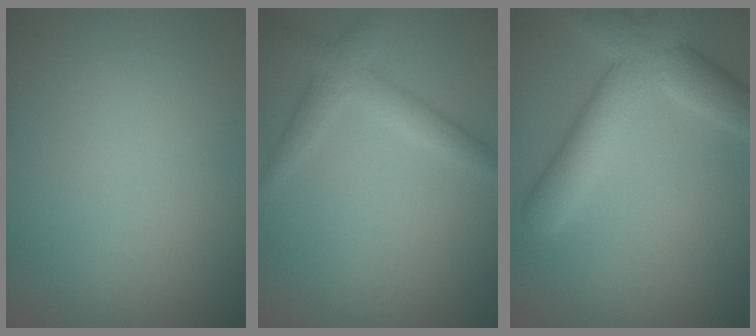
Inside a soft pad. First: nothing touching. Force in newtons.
{"total": 2.7, "press": 2.7, "slide": 0.1}
{"total": 6.7, "press": 6.7, "slide": 0.5}